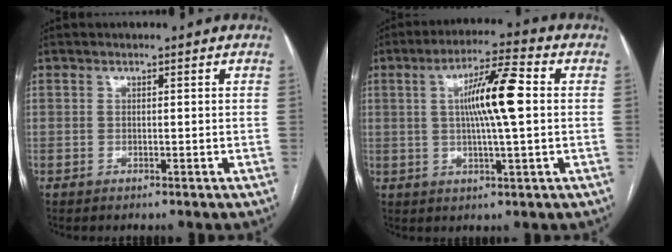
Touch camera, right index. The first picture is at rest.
{"total": 10.1, "force": [1.2, 0.6, 10.0], "torque": [-0.175, 0.011, 0.019]}